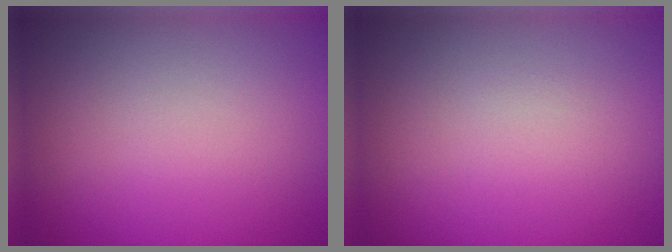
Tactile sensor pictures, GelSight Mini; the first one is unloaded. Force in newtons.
{"total": 0.0}